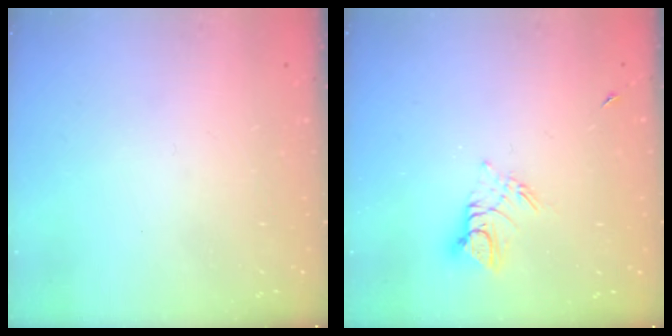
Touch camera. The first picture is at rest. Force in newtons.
{"total": 7.3, "press": 7.3, "slide": 0.6}